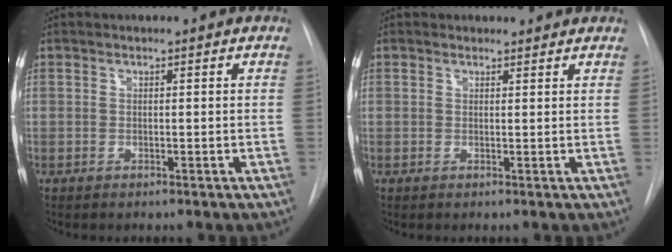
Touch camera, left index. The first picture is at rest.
{"total": 0.9, "force": [0.6, 0.6, -0.4], "torque": [0.002, 0.000, 0.001]}